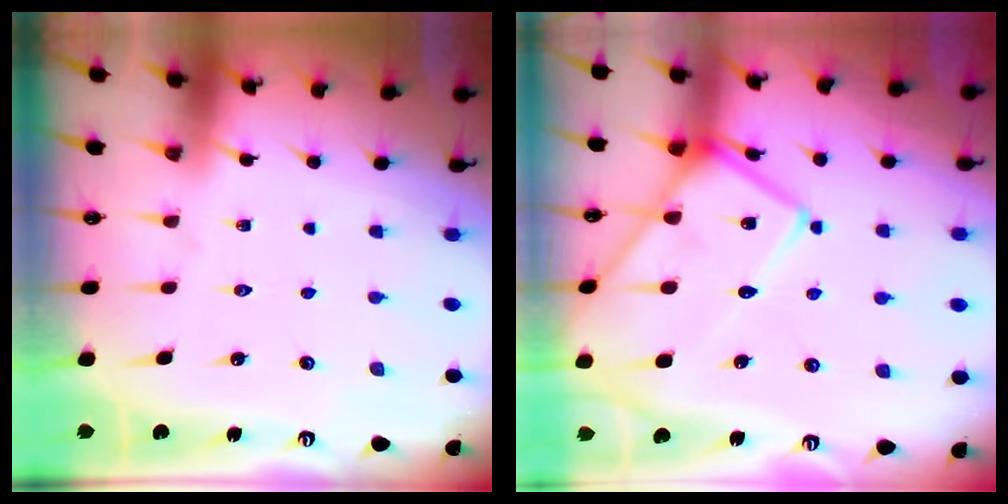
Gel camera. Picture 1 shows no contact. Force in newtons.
{"total": 15.2, "press": 15.2, "slide": 1.5}